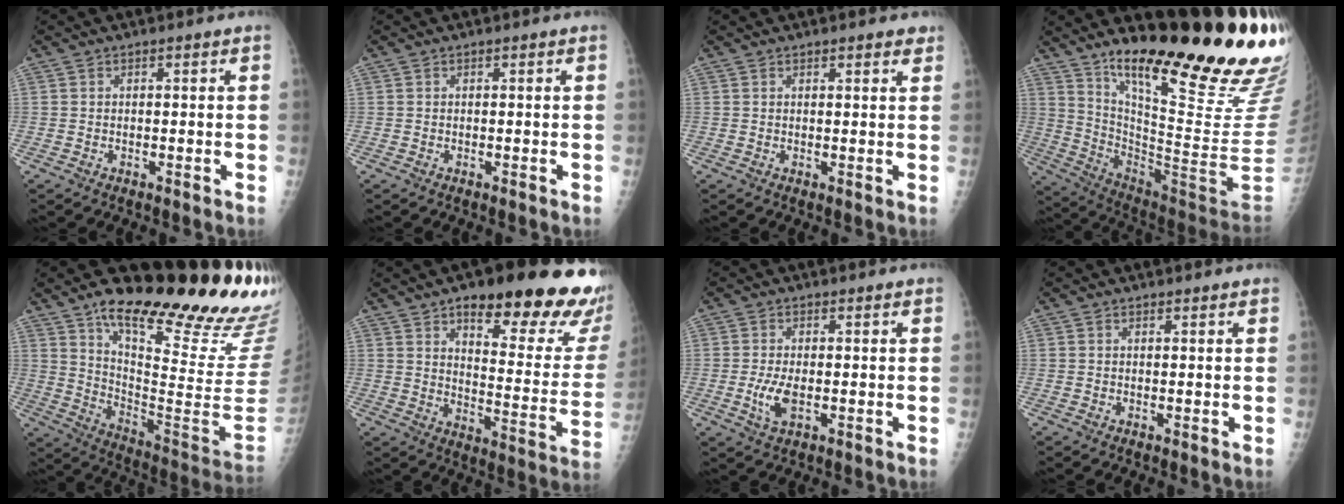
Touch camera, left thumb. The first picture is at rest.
{"total": 0.0}
{"total": 2.3, "force": [1.9, 0.7, 1.2], "torque": [0.000, -0.003, 0.019]}
{"total": 27.9, "force": [16.7, 3.4, 22.2], "torque": [-0.283, -0.089, 0.275]}
{"total": 27.8, "force": [20.4, 4.1, 18.5], "torque": [-0.246, -0.143, 0.301]}
{"total": 26.9, "force": [16.5, 8.0, 19.6], "torque": [-0.214, -0.072, 0.220]}
{"total": 4.3, "force": [-0.2, 2.0, 3.8], "torque": [-0.082, -0.004, -0.001]}
{"total": 0.9, "force": [0.9, 0.2, 0.1], "torque": [-0.002, -0.002, 0.013]}